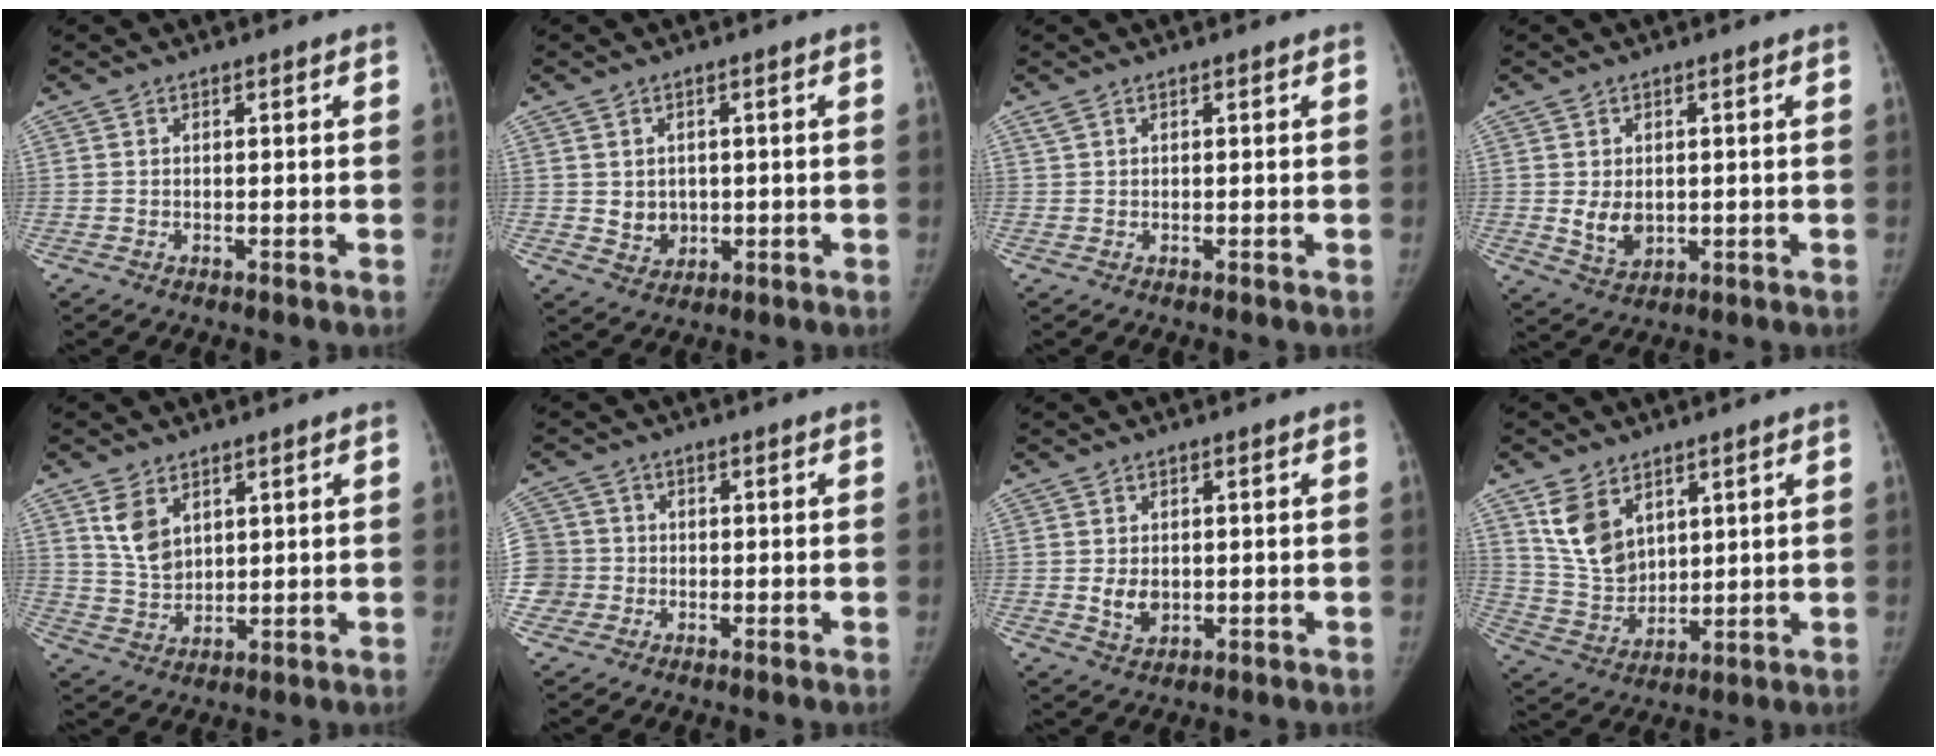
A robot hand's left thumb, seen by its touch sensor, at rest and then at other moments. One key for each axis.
{"total": 4.1, "fx": 0.1, "fy": 3.6, "fz": 1.9, "tx": -0.013, "ty": -0.012, "tz": 0.014}
{"total": 0.9, "fx": 0.7, "fy": 0.4, "fz": 0.4, "tx": -0.010, "ty": 0.008, "tz": 0.017}
{"total": 4.6, "fx": 0.0, "fy": 3.4, "fz": 3.1, "tx": -0.040, "ty": -0.019, "tz": 0.013}
{"total": 6.6, "fx": 3.4, "fy": 4.2, "fz": 3.8, "tx": -0.057, "ty": -0.020, "tz": 0.076}
{"total": 6.3, "fx": -0.8, "fy": 6.2, "fz": 0.6, "tx": 0.000, "ty": 0.017, "tz": -0.018}
{"total": 3.7, "fx": -0.2, "fy": 2.8, "fz": 2.4, "tx": -0.030, "ty": -0.014, "tz": 0.005}
{"total": 10.7, "fx": 5.6, "fy": 7.1, "fz": 5.7, "tx": -0.087, "ty": -0.028, "tz": 0.127}